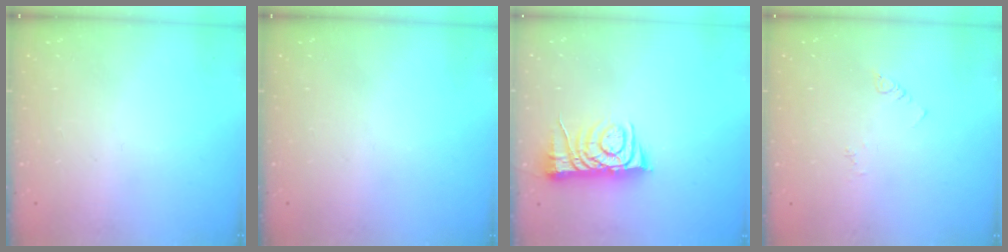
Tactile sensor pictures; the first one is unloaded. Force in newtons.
{"total": 0.0}
{"total": 6.9, "press": 6.9, "slide": 0.9}
{"total": 2.5, "press": 2.5, "slide": 0.4}